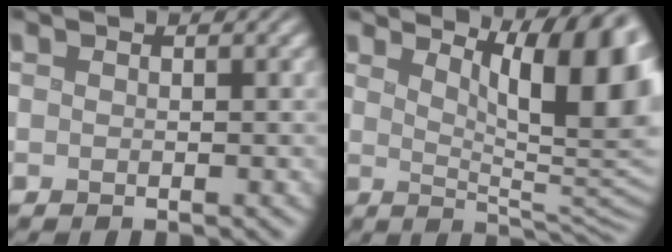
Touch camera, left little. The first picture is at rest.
{"total": 12.6, "force": [5.4, 3.6, 10.8], "torque": [-0.104, 0.006, 0.084]}